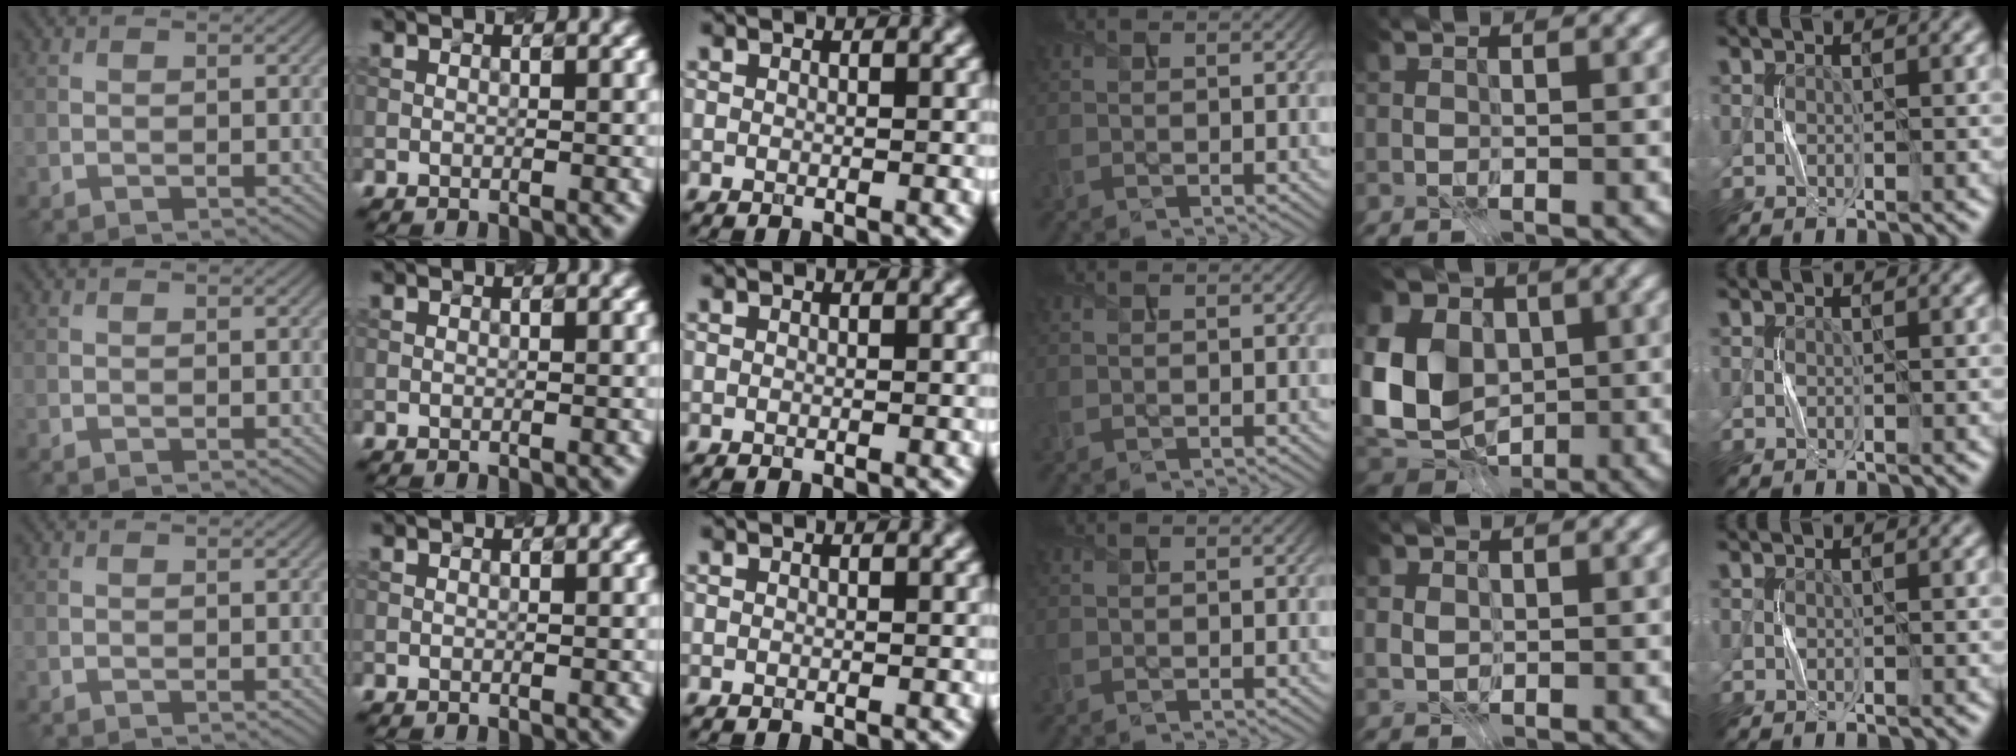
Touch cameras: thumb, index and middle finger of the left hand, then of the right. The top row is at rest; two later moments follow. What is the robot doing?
{"motion": "press", "object": "calculator"}